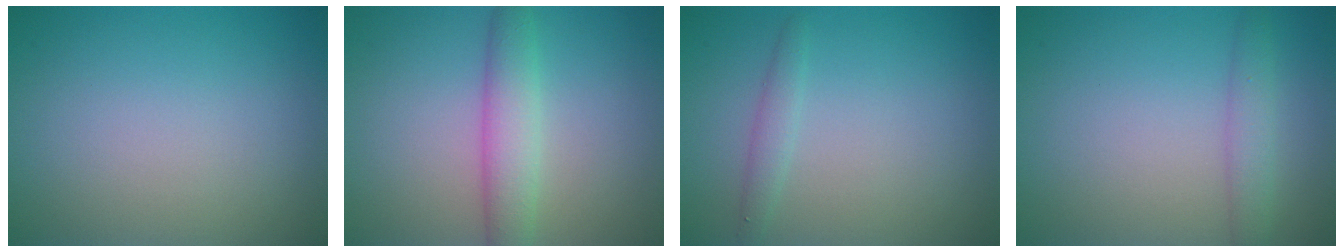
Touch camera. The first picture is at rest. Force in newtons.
{"total": 3.6, "press": 3.6, "slide": 0.1}
{"total": 1.3, "press": 1.3, "slide": 0.0}
{"total": 2.0, "press": 2.0, "slide": 0.0}